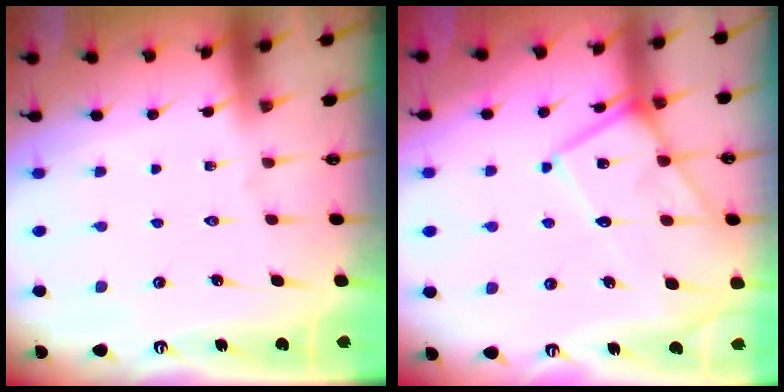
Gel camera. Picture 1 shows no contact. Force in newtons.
{"total": 12.8, "press": 12.8, "slide": 1.1}